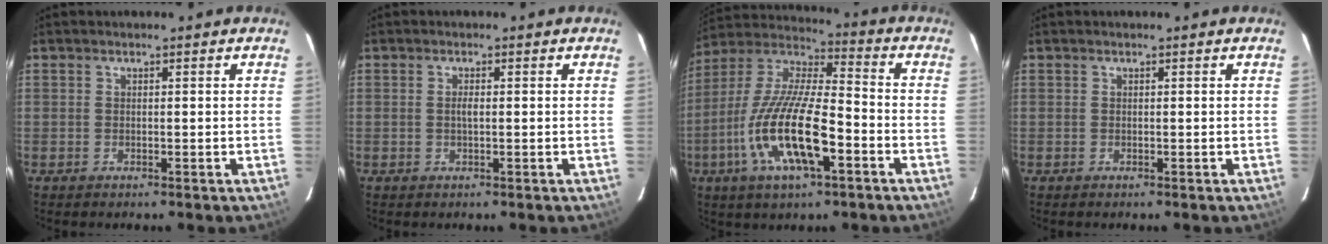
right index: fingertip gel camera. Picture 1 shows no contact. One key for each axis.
{"total": 1.1, "fx": 0.0, "fy": 0.1, "fz": 1.1, "tx": -0.022, "ty": 0.001, "tz": -0.003}
{"total": 18.6, "fx": -6.9, "fy": 5.4, "fz": 16.4, "tx": -0.333, "ty": -0.020, "tz": -0.136}
{"total": 0.0}